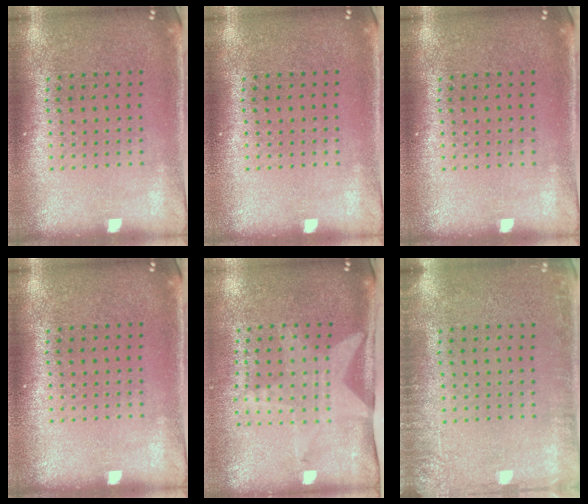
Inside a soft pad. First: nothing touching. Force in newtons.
{"total": 0.0}
{"total": 0.0}
{"total": 0.0}
{"total": 2.1, "press": 1.5, "slide": 1.4}
{"total": 2.4, "press": 2.3, "slide": 0.3}